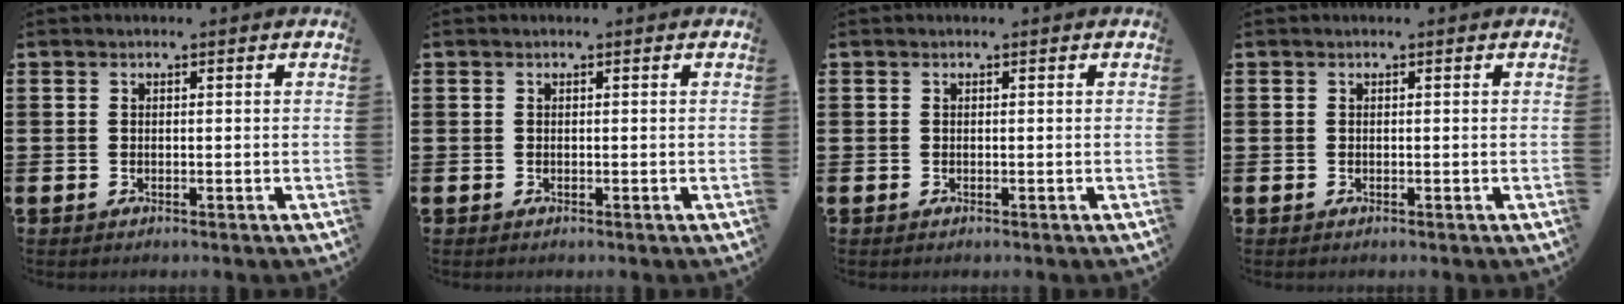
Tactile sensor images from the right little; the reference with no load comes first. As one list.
[{"total": 0.0}, {"total": 0.0}, {"total": 0.0}]